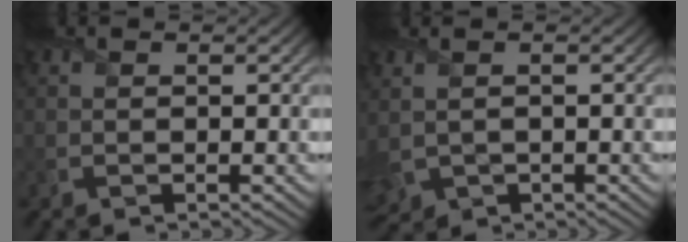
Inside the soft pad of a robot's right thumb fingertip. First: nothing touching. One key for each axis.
{"total": 3.7, "fx": -0.4, "fy": 2.4, "fz": 2.8, "tx": -0.079, "ty": -0.009, "tz": 0.001}